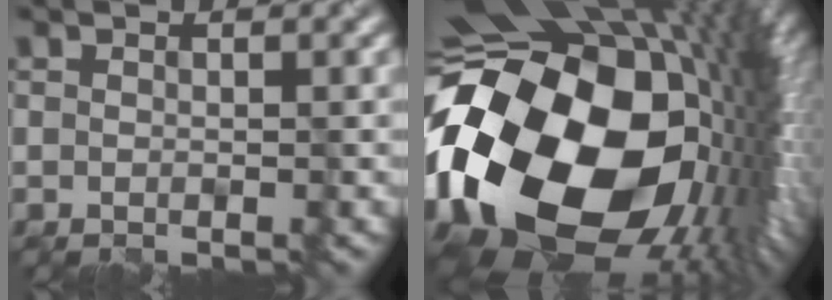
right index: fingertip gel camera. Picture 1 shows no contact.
{"total": 22.2, "force": [-2.5, 14.1, 16.9], "torque": [-0.340, -0.052, -0.034]}